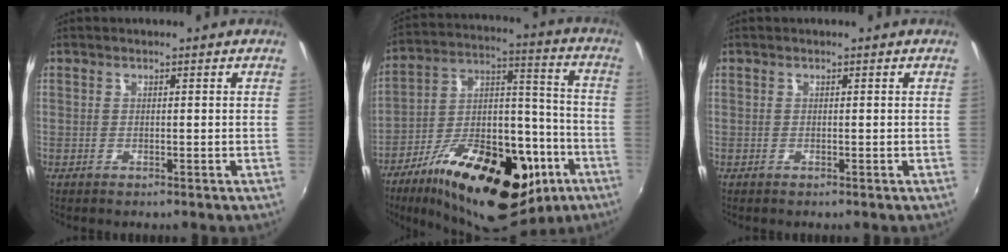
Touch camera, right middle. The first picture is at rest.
{"total": 28.8, "force": [-15.6, 13.5, 20.0], "torque": [-0.321, 0.006, -0.230]}
{"total": 0.0}